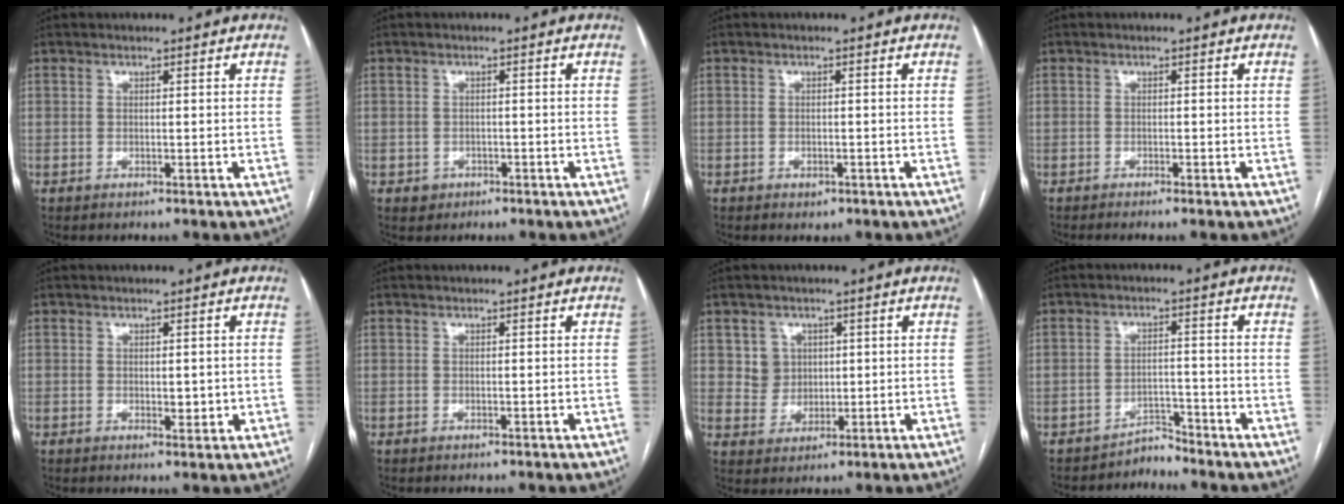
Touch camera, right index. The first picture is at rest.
{"total": 1.8, "force": [-0.9, 1.6, 0.2], "torque": [0.001, 0.007, -0.010]}
{"total": 1.4, "force": [-0.8, 0.8, 0.8], "torque": [-0.011, 0.001, -0.005]}
{"total": 1.8, "force": [-1.4, -0.3, 1.1], "torque": [-0.016, 0.001, -0.022]}
{"total": 2.0, "force": [-0.1, 1.0, 1.8], "torque": [-0.024, -0.005, 0.003]}
{"total": 0.0}
{"total": 4.3, "force": [1.5, 4.0, 0.4], "torque": [-0.006, 0.009, 0.030]}
{"total": 2.8, "force": [-2.7, 0.3, -0.8], "torque": [0.023, -0.001, -0.042]}